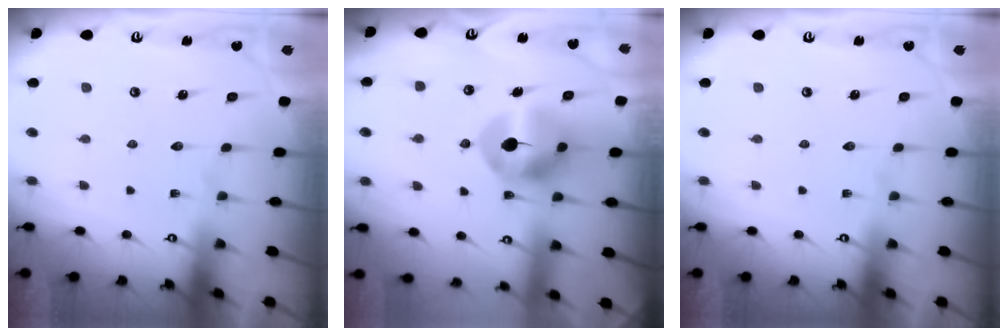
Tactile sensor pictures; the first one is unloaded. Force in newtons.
{"total": 9.4, "press": 9.3, "slide": 1.0}
{"total": 0.0}